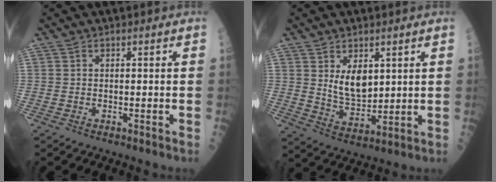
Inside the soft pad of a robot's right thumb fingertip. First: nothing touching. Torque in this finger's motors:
{"motor_torque": [0.65, 0.52, 0.46, 0.10, 0.00]}